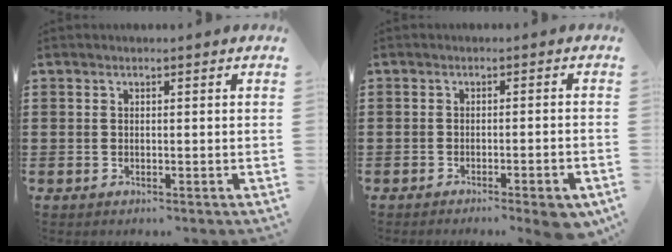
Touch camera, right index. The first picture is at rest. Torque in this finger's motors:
{"motor_torque": [0.78, -0.66, 0.36, 0.02]}